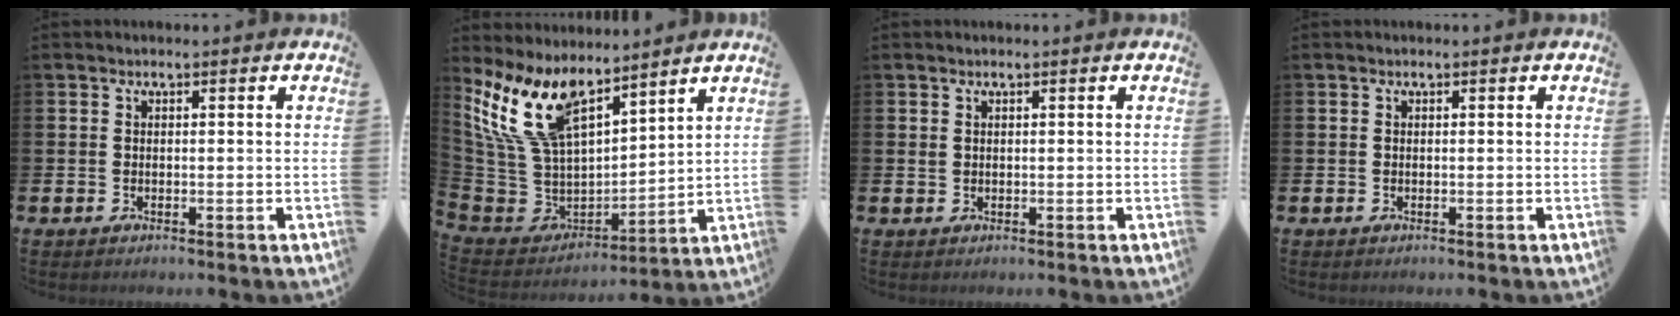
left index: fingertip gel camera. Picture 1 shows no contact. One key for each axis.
{"total": 11.9, "fx": 9.3, "fy": 5.1, "fz": 5.3, "tx": -0.159, "ty": -0.052, "tz": 0.175}
{"total": 0.7, "fx": 0.5, "fy": 0.5, "fz": 0.2, "tx": -0.002, "ty": 0.004, "tz": 0.008}
{"total": 0.0}